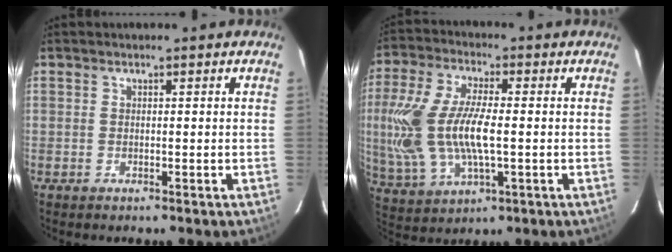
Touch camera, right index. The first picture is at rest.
{"total": 18.7, "force": [-0.5, 8.5, 16.6], "torque": [-0.363, -0.002, 0.000]}